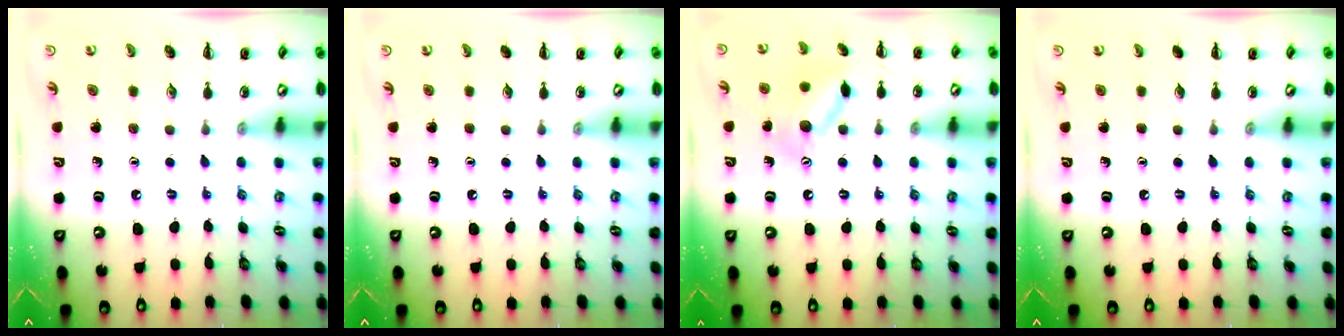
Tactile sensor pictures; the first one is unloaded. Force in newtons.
{"total": 0.0}
{"total": 11.3, "press": 11.2, "slide": 0.8}
{"total": 0.0}